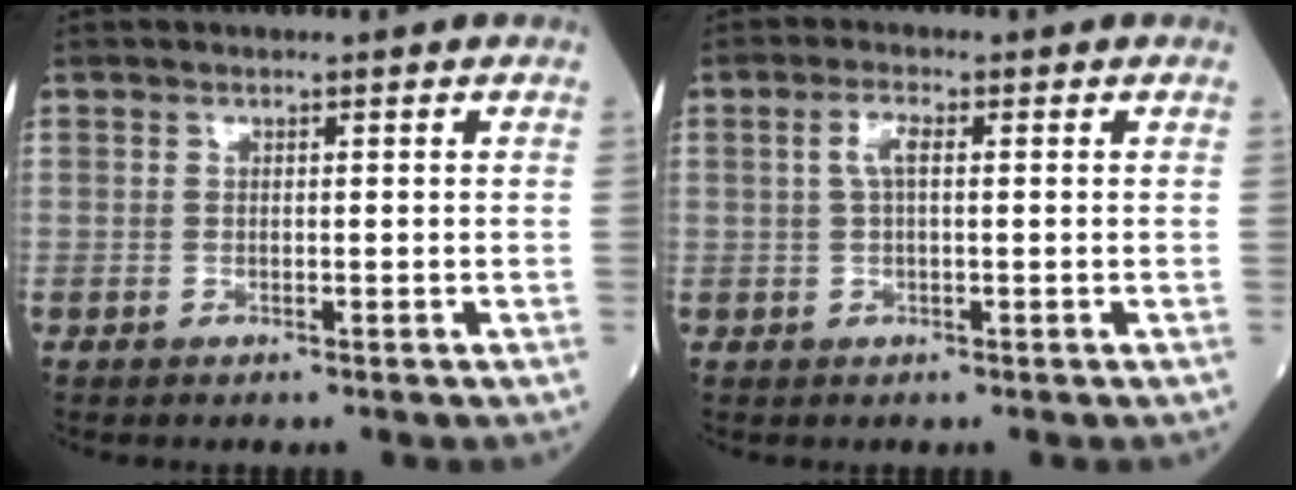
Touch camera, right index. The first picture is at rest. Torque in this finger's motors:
{"motor_torque": [0.73, 0.14, 0.16, 0.05]}